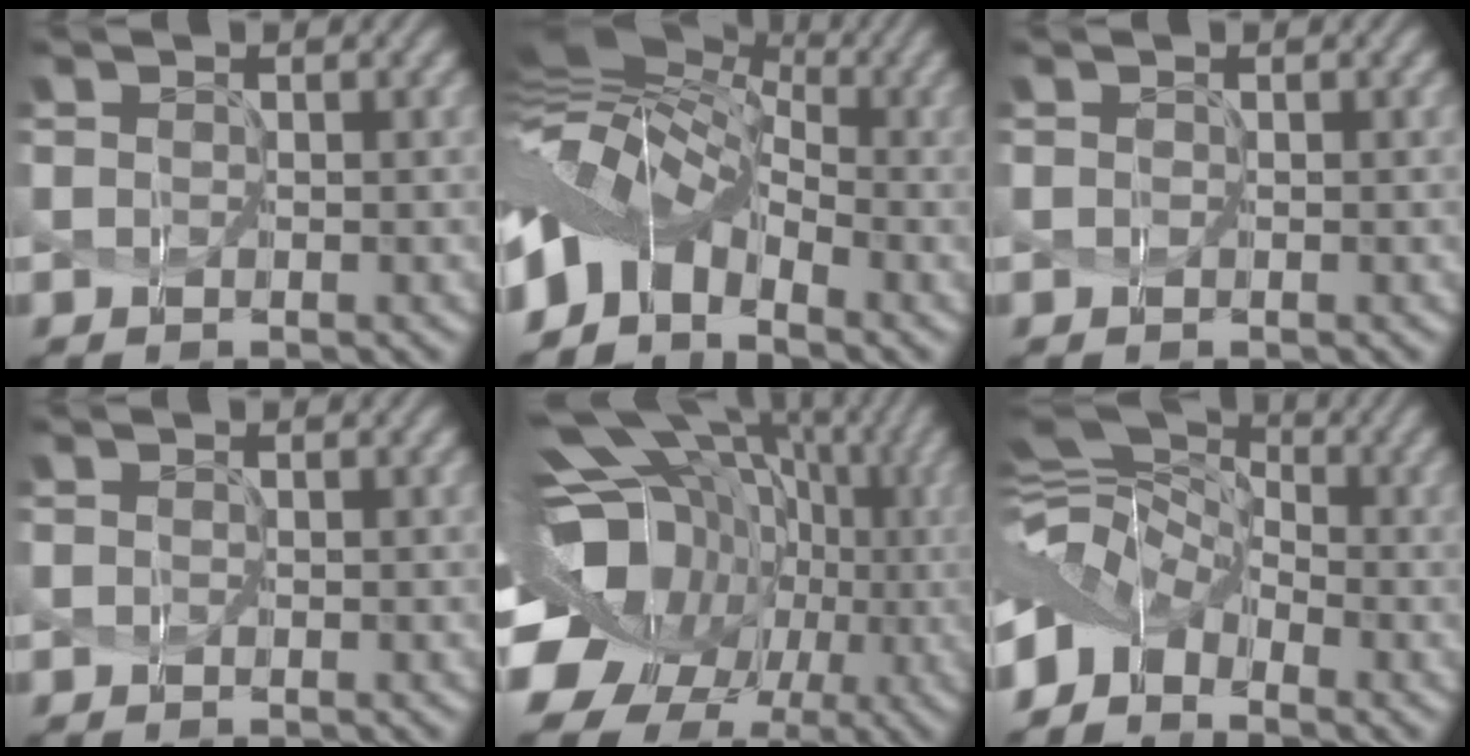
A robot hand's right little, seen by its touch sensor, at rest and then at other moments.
{"total": 7.9, "force": [-1.8, 5.4, 5.5], "torque": [-0.108, 0.009, -0.049]}
{"total": 0.0}
{"total": 0.0}
{"total": 16.0, "force": [-1.7, 12.6, 9.7], "torque": [-0.184, -0.007, -0.018]}
{"total": 5.4, "force": [-2.3, 3.6, 3.2], "torque": [-0.064, 0.005, -0.060]}